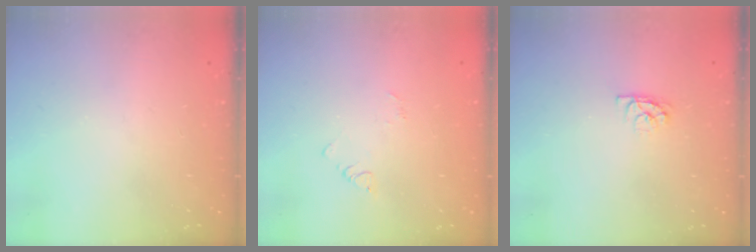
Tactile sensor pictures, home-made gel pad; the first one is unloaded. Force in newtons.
{"total": 2.4, "press": 2.4, "slide": 0.3}
{"total": 3.9, "press": 3.9, "slide": 0.3}